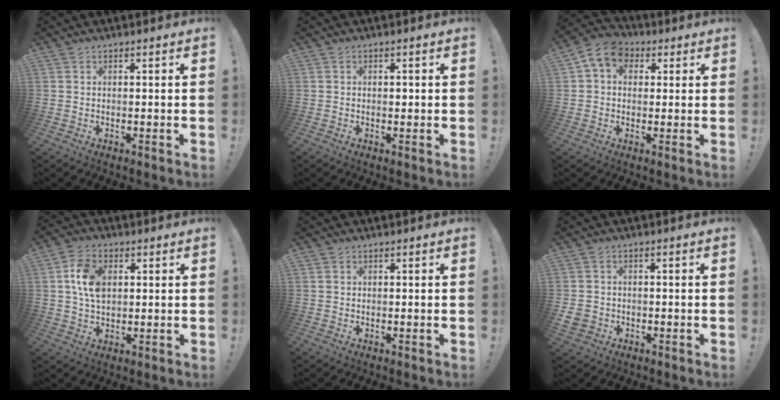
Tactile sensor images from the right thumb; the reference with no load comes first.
{"total": 0.7, "force": [-0.1, 0.6, 0.2], "torque": [0.005, -0.001, -0.003]}
{"total": 8.7, "force": [3.0, 6.6, 4.7], "torque": [-0.076, -0.001, 0.061]}
{"total": 9.8, "force": [2.1, 6.7, 6.8], "torque": [-0.124, 0.006, 0.038]}
{"total": 0.8, "force": [0.3, 0.7, 0.1], "torque": [0.000, 0.002, 0.006]}
{"total": 3.6, "force": [-0.9, 3.1, 1.5], "torque": [-0.043, 0.003, -0.014]}